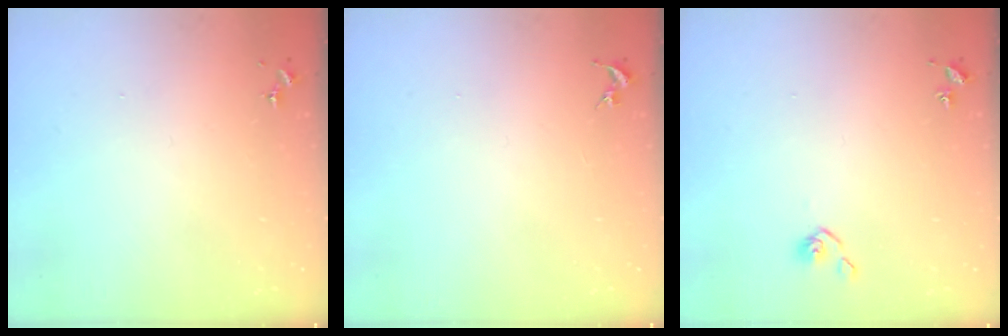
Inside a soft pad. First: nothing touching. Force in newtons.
{"total": 0.0}
{"total": 4.9, "press": 4.8, "slide": 0.7}